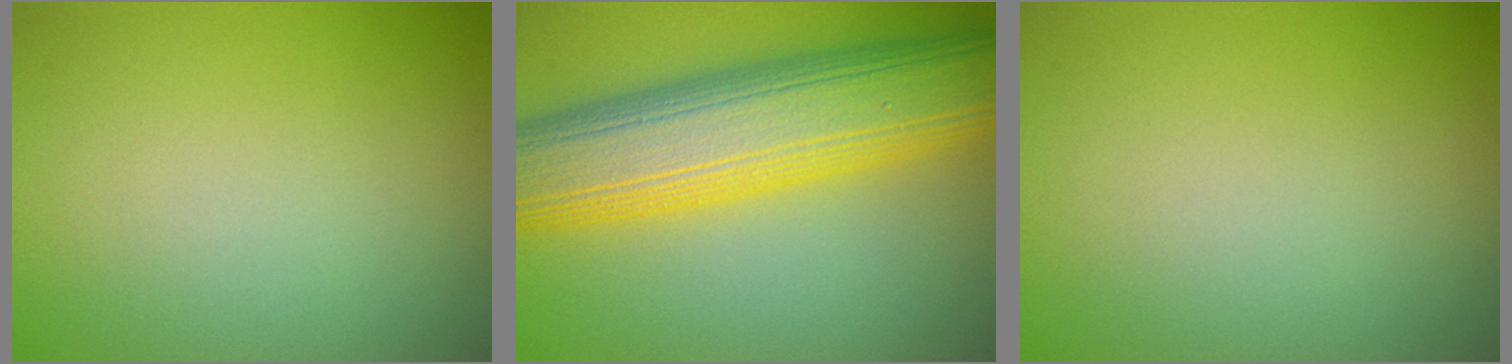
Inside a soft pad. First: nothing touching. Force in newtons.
{"total": 12.5, "press": 12.5, "slide": 0.0}
{"total": 0.0}